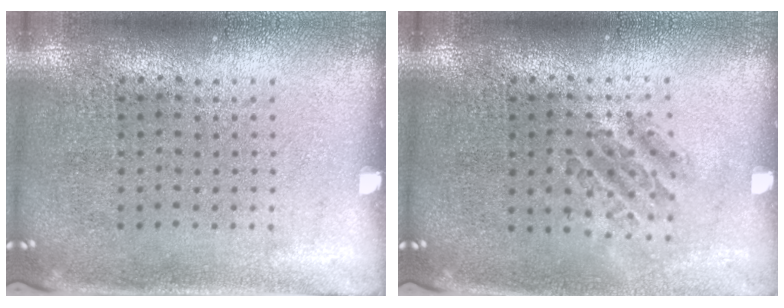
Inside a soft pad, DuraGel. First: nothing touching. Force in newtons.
{"total": 1.1, "press": 1.0, "slide": 0.4}